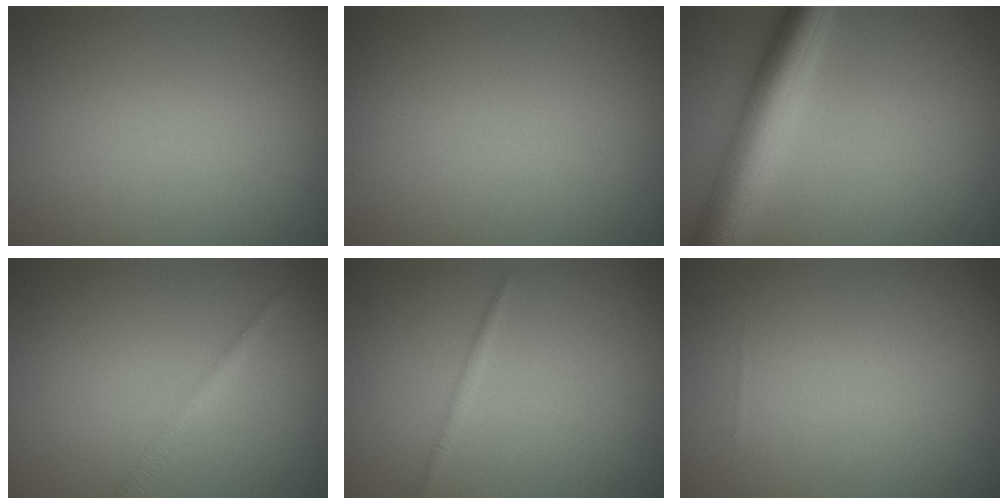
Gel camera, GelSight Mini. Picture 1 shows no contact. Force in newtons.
{"total": 0.0}
{"total": 7.1, "press": 7.0, "slide": 0.2}
{"total": 1.3, "press": 1.3, "slide": 0.0}
{"total": 0.8, "press": 0.8, "slide": 0.0}
{"total": 0.0}